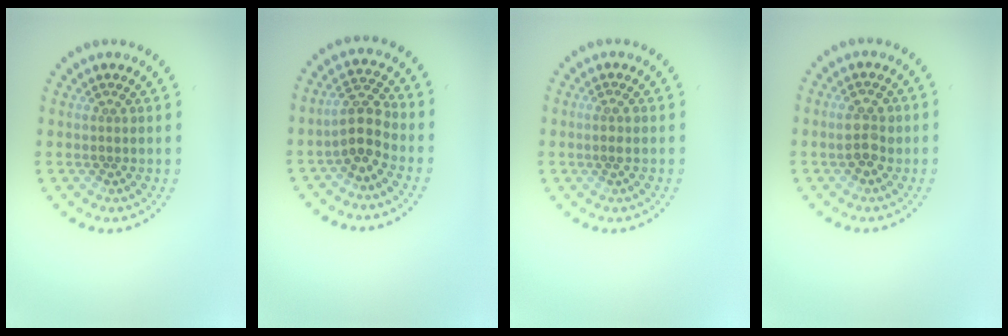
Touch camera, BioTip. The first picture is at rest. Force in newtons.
{"total": 3.1, "press": 2.9, "slide": 1.3}
{"total": 0.8, "press": 0.5, "slide": 0.6}
{"total": 2.4, "press": 2.4, "slide": 0.2}